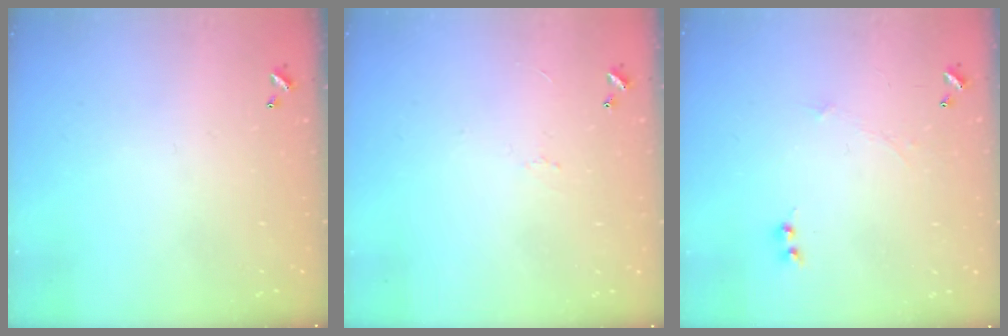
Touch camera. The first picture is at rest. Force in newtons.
{"total": 2.3, "press": 2.2, "slide": 0.6}
{"total": 0.0}